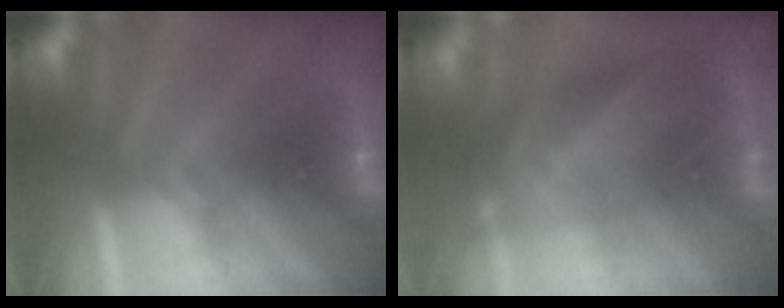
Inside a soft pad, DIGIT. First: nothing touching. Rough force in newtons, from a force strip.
{"total": 7.8}